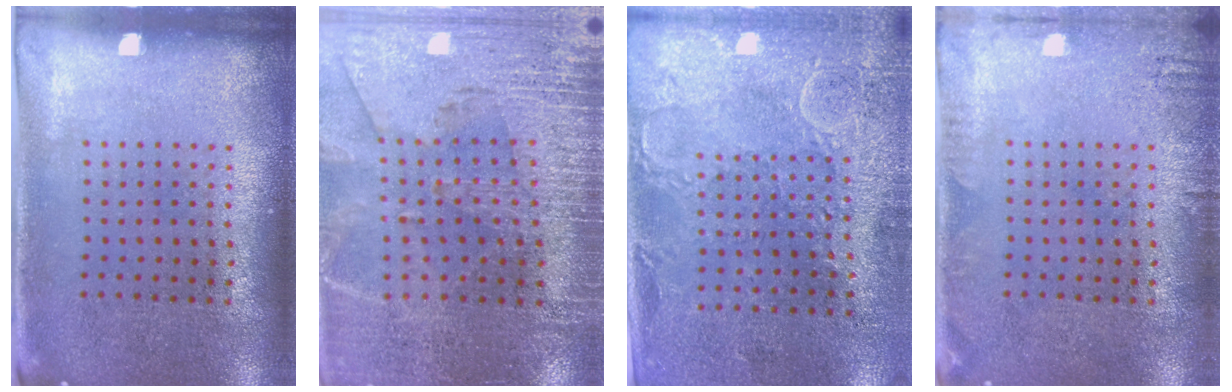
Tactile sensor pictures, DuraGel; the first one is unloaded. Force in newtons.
{"total": 2.9, "press": 2.8, "slide": 0.8}
{"total": 2.8, "press": 2.5, "slide": 1.2}
{"total": 1.5, "press": 1.5, "slide": 0.2}